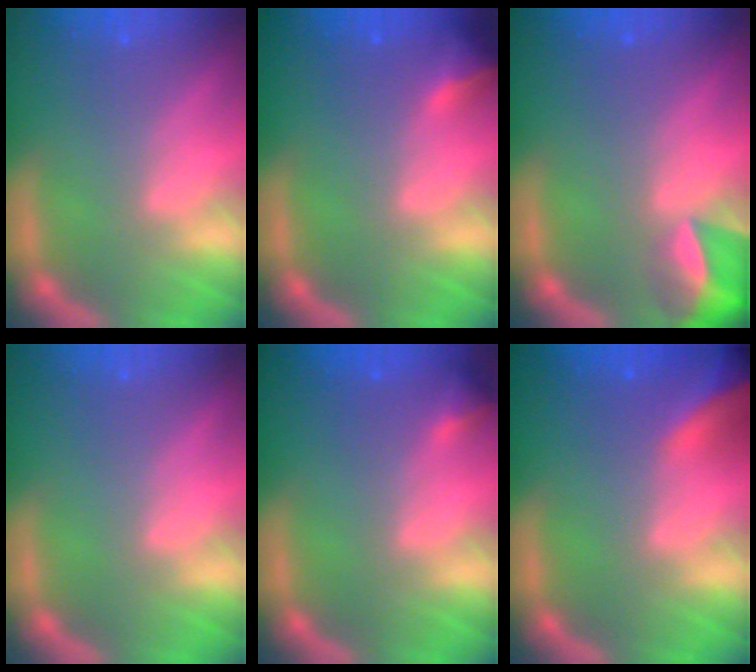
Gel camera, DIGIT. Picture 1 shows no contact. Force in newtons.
{"total": 2.4}
{"total": 5.5}
{"total": 0.0}
{"total": 1.4}
{"total": 10.0}